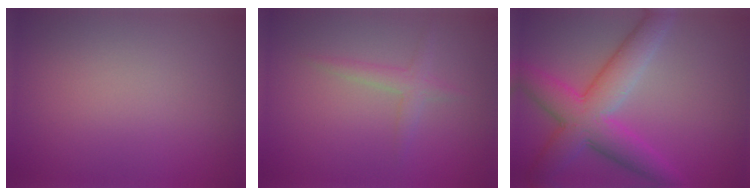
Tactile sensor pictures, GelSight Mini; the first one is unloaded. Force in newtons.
{"total": 1.7, "press": 1.7, "slide": 0.1}
{"total": 7.1, "press": 7.1, "slide": 0.3}